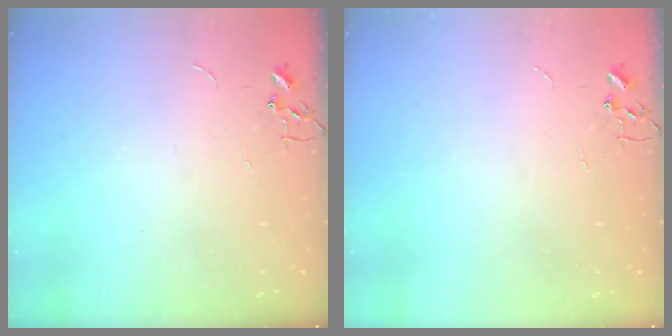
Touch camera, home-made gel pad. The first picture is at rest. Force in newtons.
{"total": 0.0}